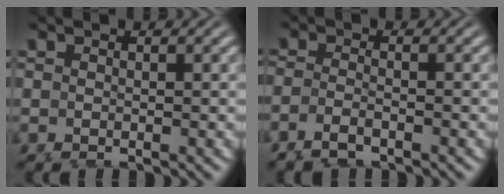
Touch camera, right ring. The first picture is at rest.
{"total": 2.9, "force": [-1.5, 2.1, 1.3], "torque": [-0.043, -0.017, -0.017]}